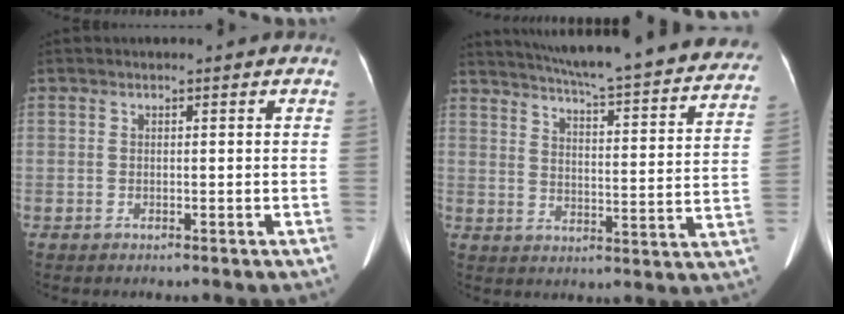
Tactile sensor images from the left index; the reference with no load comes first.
{"total": 32.0, "force": [28.7, 3.8, 13.5], "torque": [-0.210, -0.074, 0.347]}